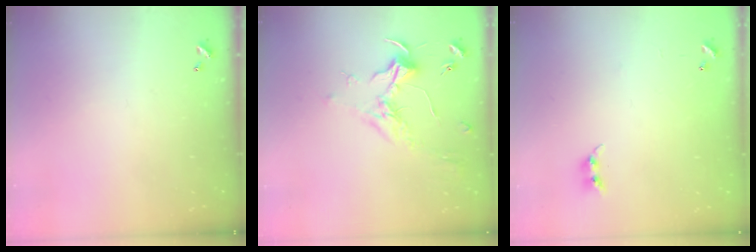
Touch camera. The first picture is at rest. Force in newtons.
{"total": 1.8, "press": 1.6, "slide": 0.7}
{"total": 7.6, "press": 7.6, "slide": 0.5}